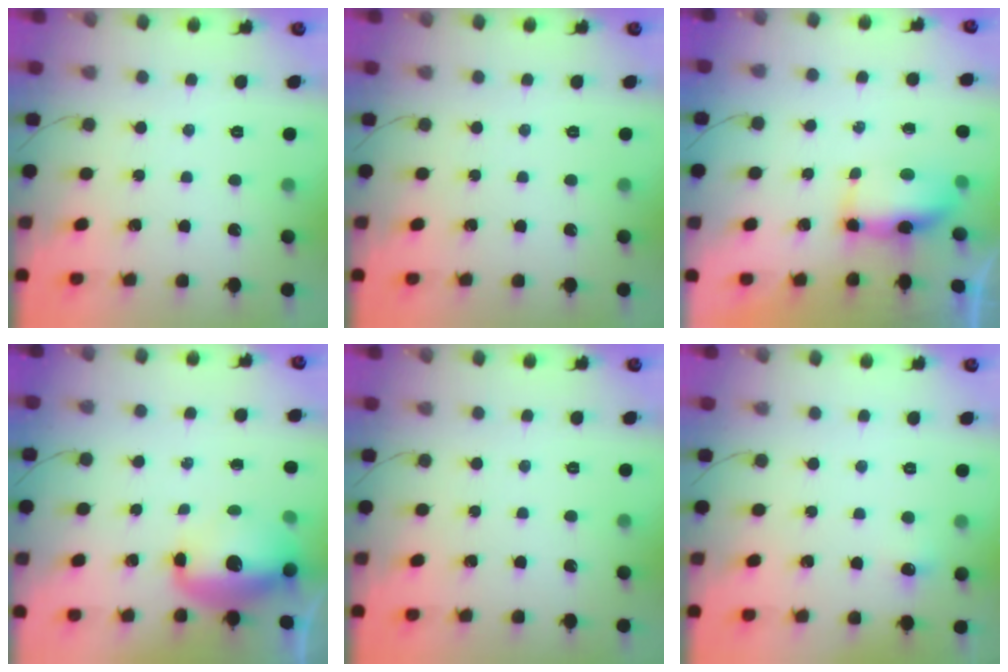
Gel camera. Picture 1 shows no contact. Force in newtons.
{"total": 0.0}
{"total": 7.4, "press": 7.0, "slide": 2.3}
{"total": 11.3, "press": 11.0, "slide": 2.7}
{"total": 0.0}
{"total": 4.8, "press": 4.5, "slide": 1.4}